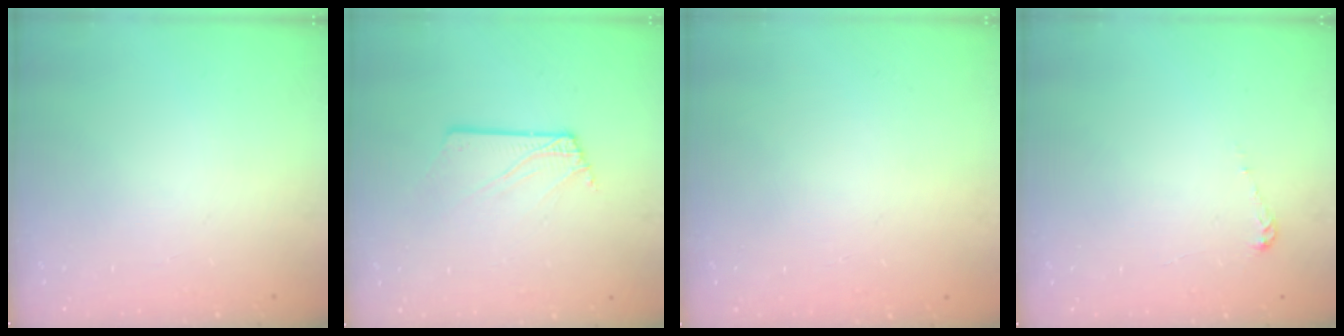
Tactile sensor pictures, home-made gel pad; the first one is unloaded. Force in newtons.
{"total": 2.6, "press": 2.6, "slide": 0.3}
{"total": 0.0}
{"total": 3.9, "press": 3.9, "slide": 0.3}